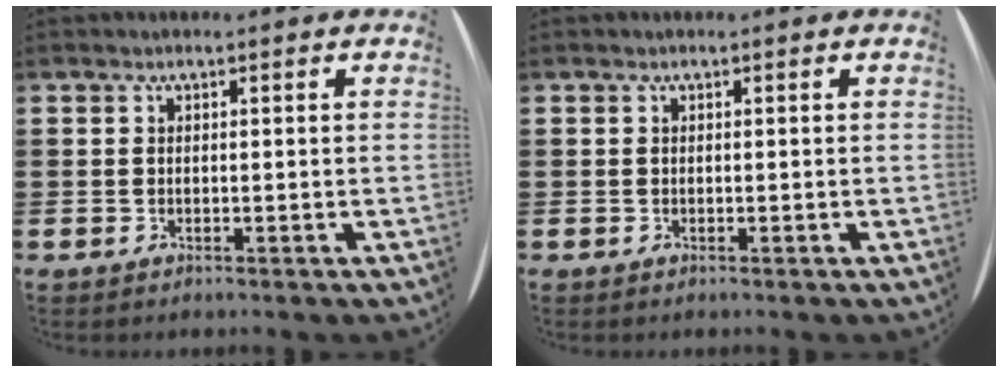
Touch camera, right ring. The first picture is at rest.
{"total": 0.0}